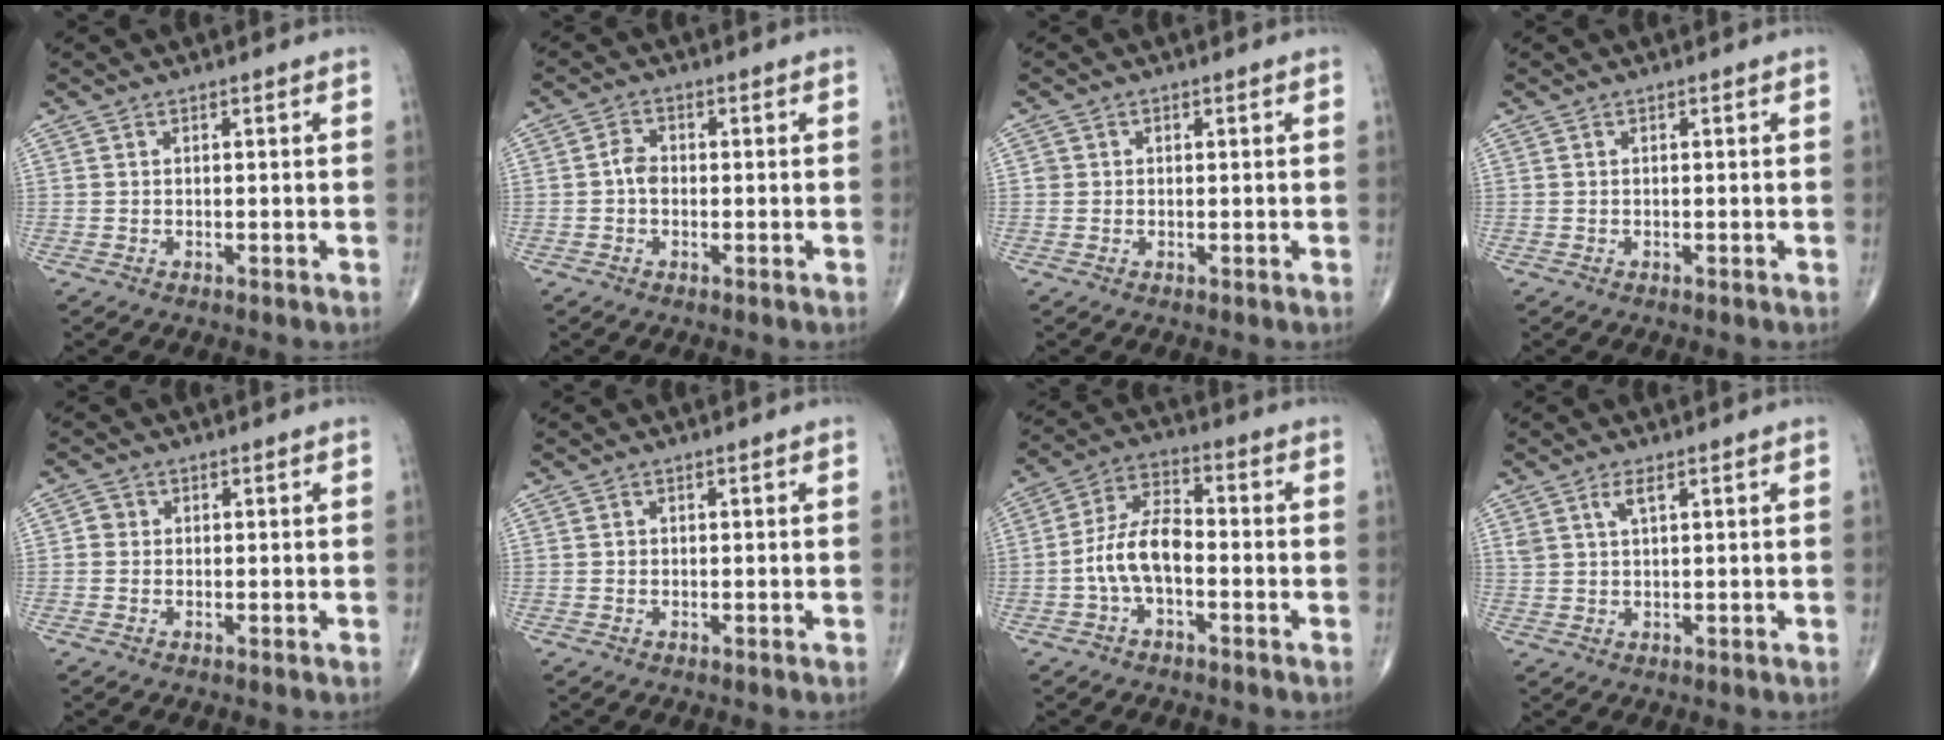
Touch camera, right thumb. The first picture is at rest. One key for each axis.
{"total": 2.7, "fx": -0.4, "fy": 2.0, "fz": 1.8, "tx": -0.025, "ty": 0.010, "tz": -0.014}
{"total": 1.1, "fx": 0.1, "fy": 1.1, "fz": 0.2, "tx": 0.006, "ty": 0.003, "tz": 0.000}
{"total": 0.0}
{"total": 1.6, "fx": 0.0, "fy": 1.5, "fz": 0.5, "tx": 0.001, "ty": 0.004, "tz": -0.004}
{"total": 0.6, "fx": -0.1, "fy": 0.5, "fz": 0.1, "tx": 0.002, "ty": 0.002, "tz": -0.003}
{"total": 9.1, "fx": -2.2, "fy": 4.7, "fz": 7.5, "tx": -0.143, "ty": 0.037, "tz": -0.049}
{"total": 2.6, "fx": 1.4, "fy": 0.8, "fz": 2.0, "tx": -0.044, "ty": -0.002, "tz": 0.032}